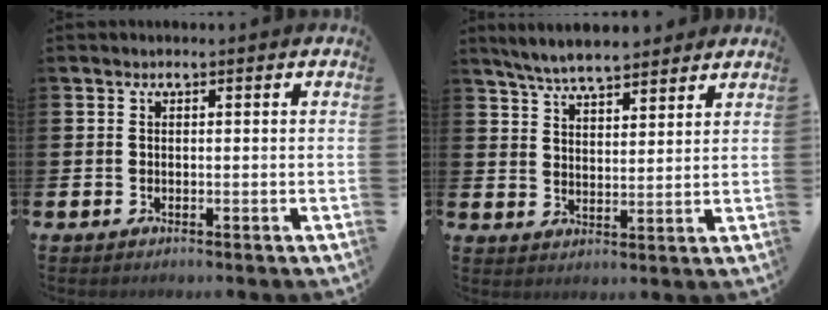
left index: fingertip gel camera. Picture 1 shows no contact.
{"total": 6.3, "force": [6.0, 1.1, 1.6], "torque": [-0.057, -0.018, 0.112]}